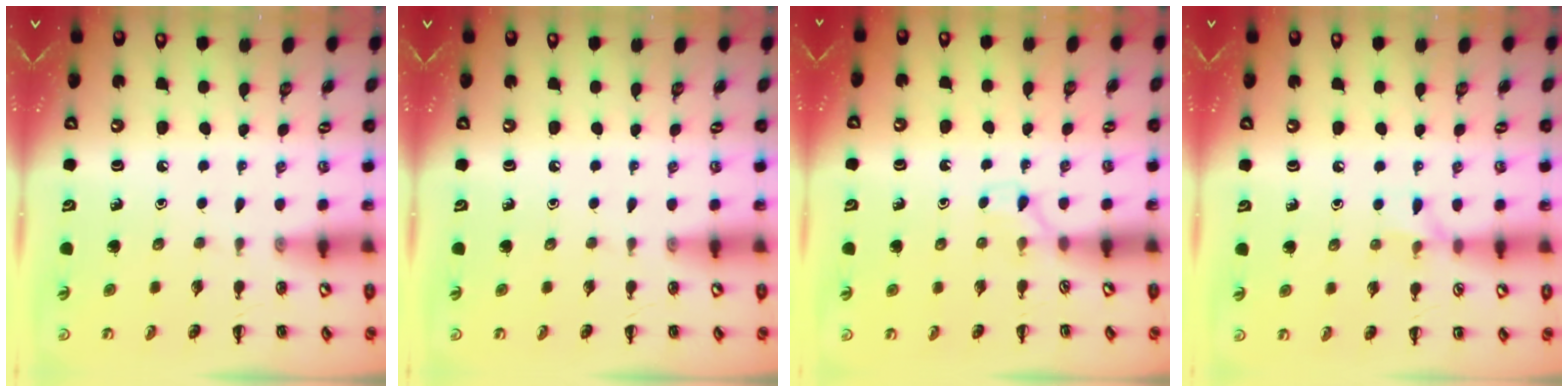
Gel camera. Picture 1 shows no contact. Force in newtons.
{"total": 0.0}
{"total": 2.5, "press": 2.3, "slide": 1.0}
{"total": 5.4, "press": 5.2, "slide": 1.6}